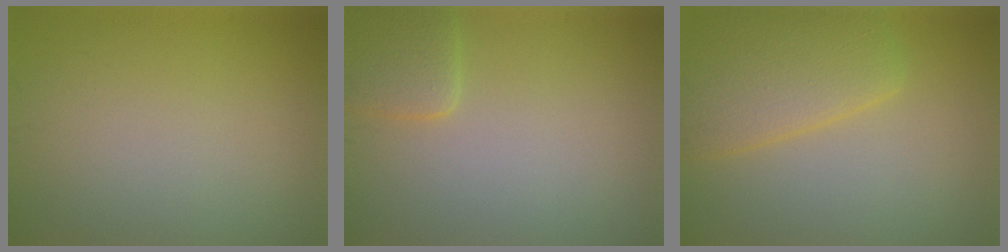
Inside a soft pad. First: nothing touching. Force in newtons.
{"total": 2.4, "press": 2.4, "slide": 0.3}
{"total": 5.2, "press": 5.2, "slide": 0.3}